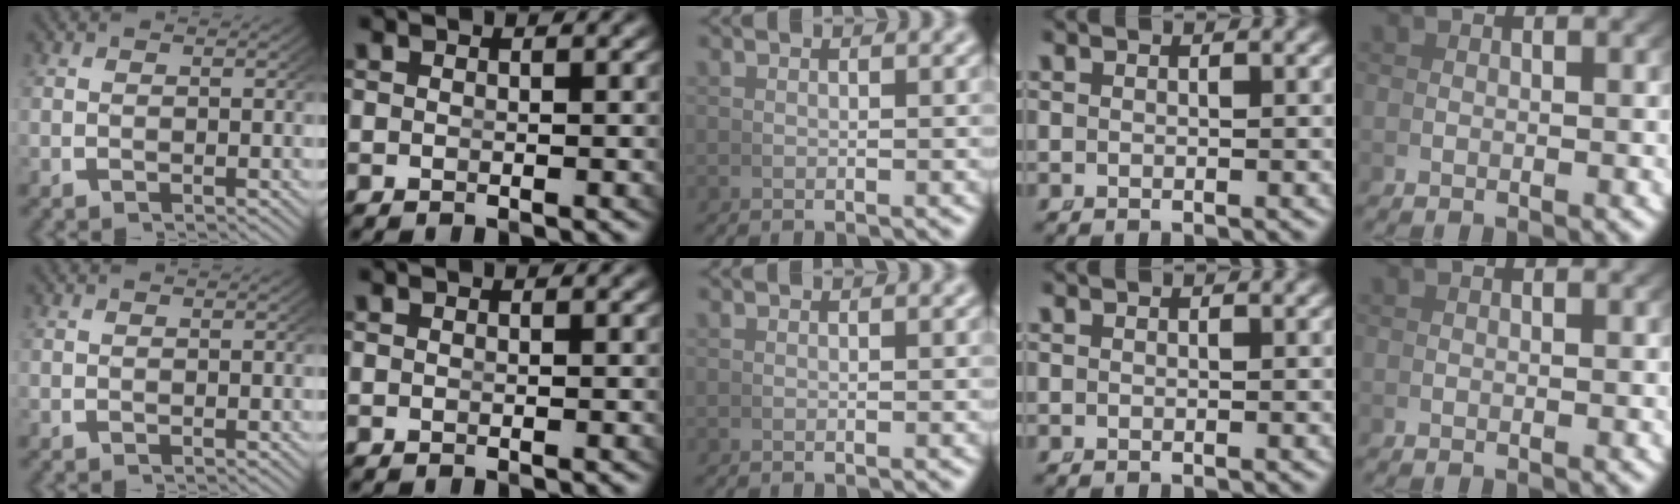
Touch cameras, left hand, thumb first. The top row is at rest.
{}